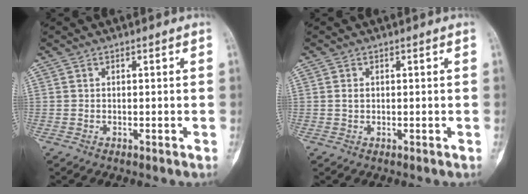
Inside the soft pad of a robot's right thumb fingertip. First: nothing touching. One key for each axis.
{"total": 1.0, "fx": 0.1, "fy": 0.8, "fz": 0.7, "tx": -0.013, "ty": 0.003, "tz": 0.003}